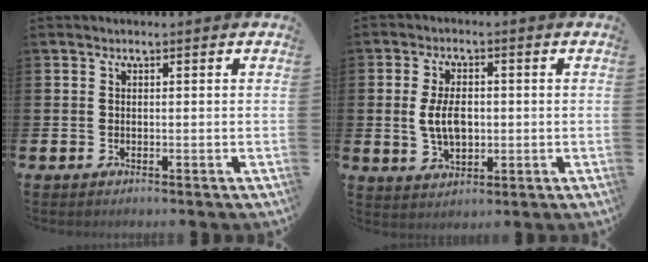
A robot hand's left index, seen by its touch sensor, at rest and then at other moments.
{"total": 5.3, "force": [0.2, 3.2, 4.3], "torque": [-0.077, 0.001, -0.002]}